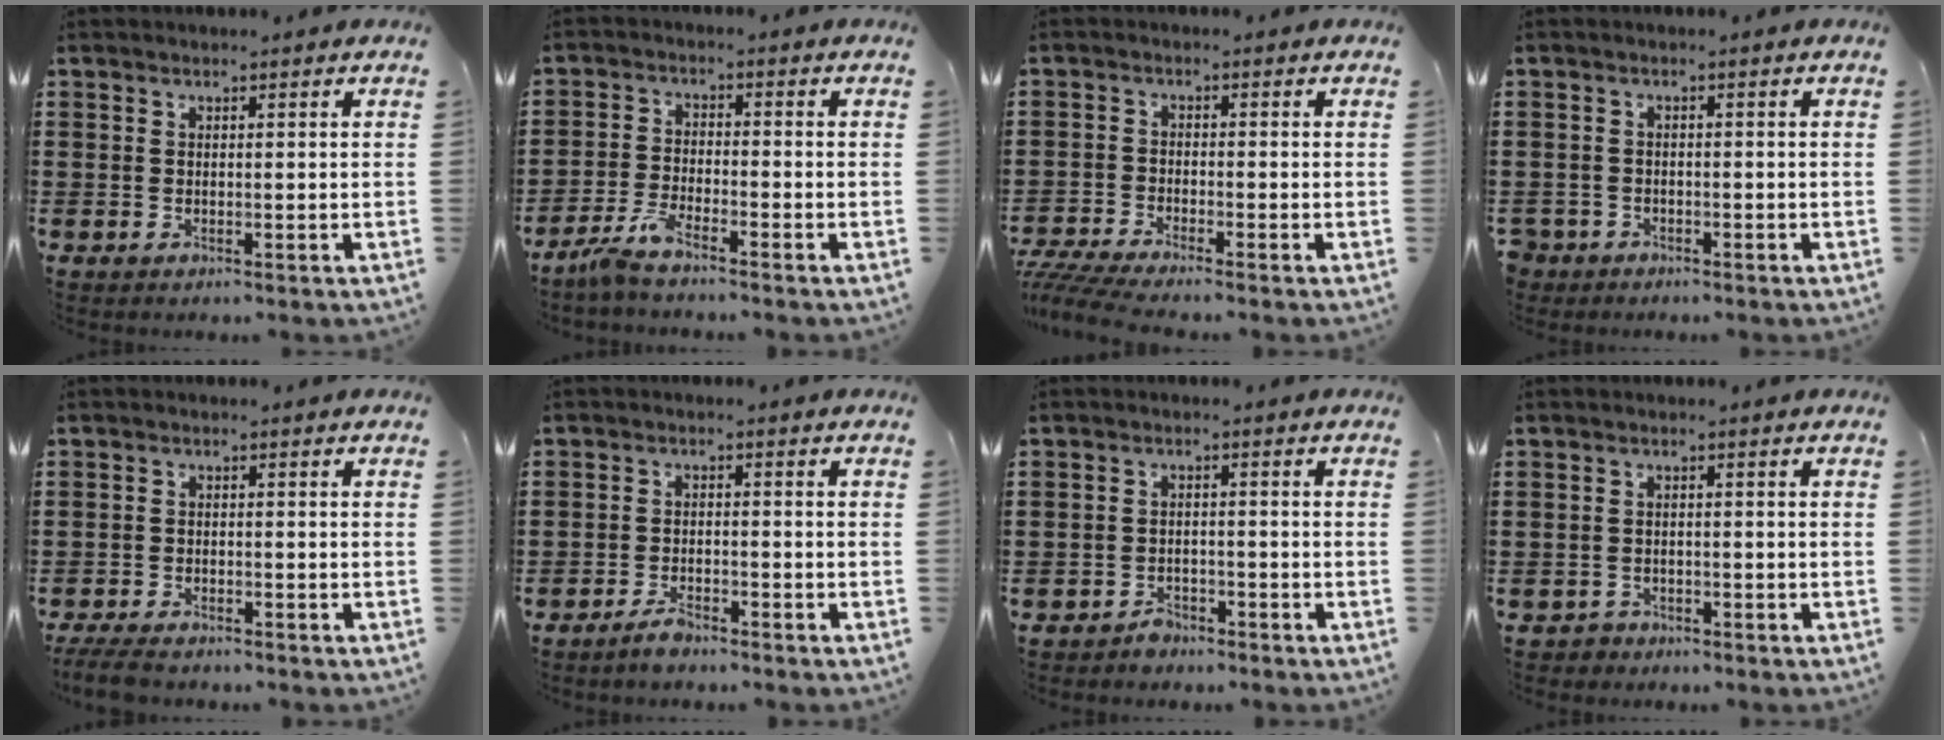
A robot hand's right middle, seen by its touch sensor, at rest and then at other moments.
{"total": 4.2, "force": [-3.5, 0.4, 2.3], "torque": [-0.059, -0.004, -0.072]}
{"total": 3.5, "force": [-3.2, 0.0, 1.4], "torque": [-0.046, -0.016, -0.070]}
{"total": 1.6, "force": [-1.4, 0.8, -0.1], "torque": [-0.011, -0.003, -0.034]}
{"total": 3.0, "force": [-2.7, 0.6, 1.0], "torque": [-0.033, -0.002, -0.060]}
{"total": 2.6, "force": [-2.3, 0.6, 1.0], "torque": [-0.027, 0.003, -0.047]}
{"total": 2.0, "force": [-1.9, 0.8, 0.2], "torque": [-0.011, 0.002, -0.040]}
{"total": 1.2, "force": [-1.1, 0.6, -0.1], "torque": [-0.003, 0.002, -0.025]}